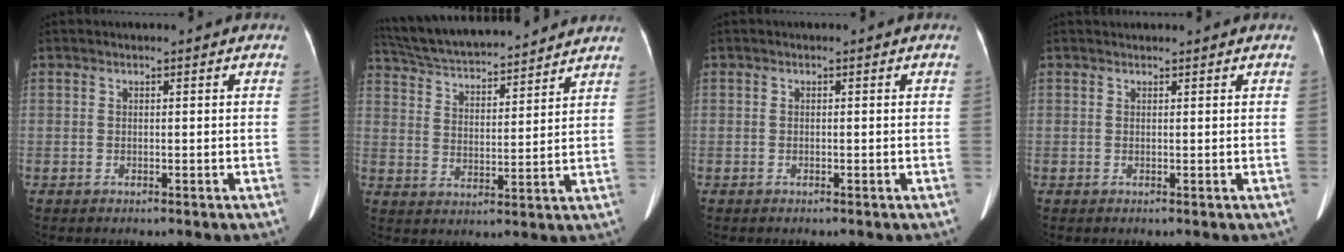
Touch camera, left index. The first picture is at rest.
{"total": 19.7, "force": [18.0, 3.0, 7.4], "torque": [-0.137, 0.034, 0.281]}
{"total": 0.0}
{"total": 2.2, "force": [2.2, 0.3, 0.4], "torque": [-0.007, 0.027, 0.034]}